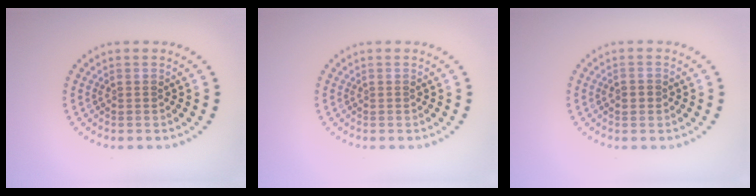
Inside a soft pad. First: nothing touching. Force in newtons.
{"total": 0.0}
{"total": 1.5, "press": 1.5, "slide": 0.1}